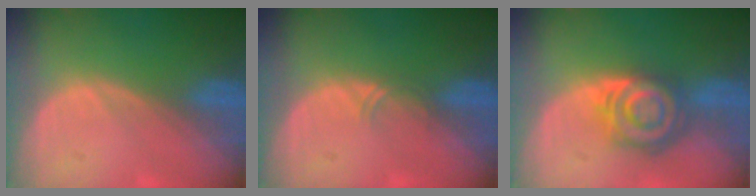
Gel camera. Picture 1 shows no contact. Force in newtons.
{"total": 1.1, "press": 1.0, "slide": 0.6}
{"total": 8.0, "press": 7.0, "slide": 3.8}